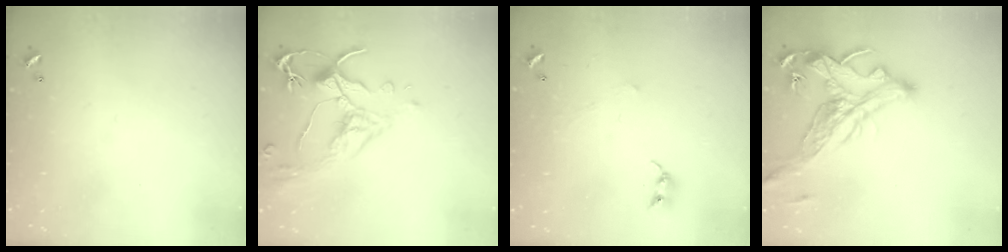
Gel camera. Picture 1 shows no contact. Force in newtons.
{"total": 2.6, "press": 2.2, "slide": 1.3}
{"total": 2.4, "press": 2.3, "slide": 0.4}
{"total": 5.4, "press": 5.1, "slide": 1.8}